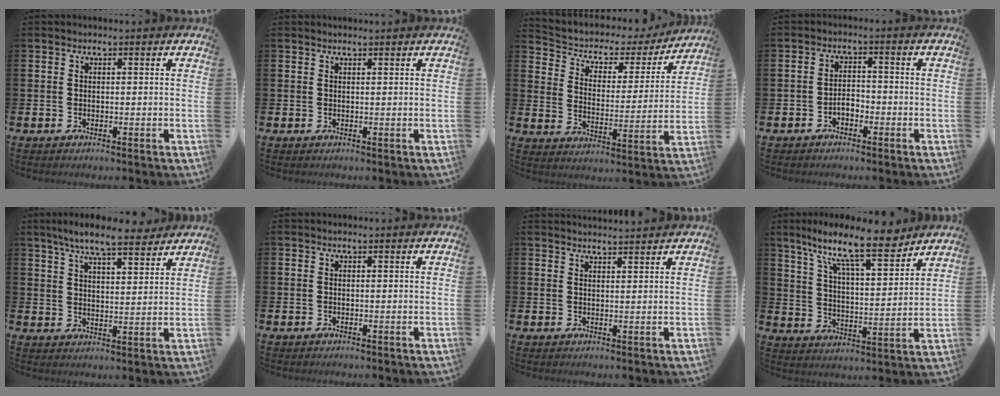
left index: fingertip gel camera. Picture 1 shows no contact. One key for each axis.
{"total": 0.6, "fx": 0.6, "fy": 0.0, "fz": 0.0, "tx": 0.004, "ty": -0.001, "tz": 0.010}
{"total": 4.8, "fx": 3.7, "fy": 2.8, "fz": 1.2, "tx": -0.051, "ty": -0.029, "tz": 0.053}
{"total": 2.1, "fx": -1.4, "fy": 1.2, "fz": 1.0, "tx": -0.017, "ty": 0.006, "tz": -0.032}
{"total": 8.2, "fx": 7.4, "fy": 1.3, "fz": 3.3, "tx": -0.072, "ty": -0.032, "tz": 0.131}
{"total": 0.0}
{"total": 2.3, "fx": 2.3, "fy": -0.1, "fz": 0.0, "tx": 0.007, "ty": -0.016, "tz": 0.039}
{"total": 12.0, "fx": 9.8, "fy": 2.3, "fz": 6.6, "tx": -0.137, "ty": -0.054, "tz": 0.166}